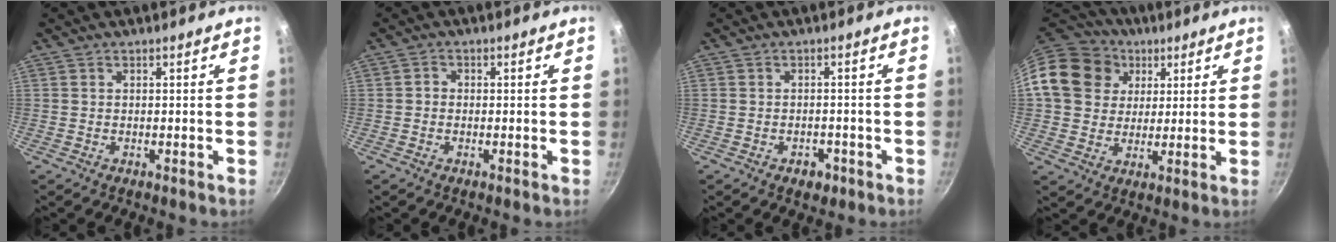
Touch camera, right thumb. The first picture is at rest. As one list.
[{"total": 1.4, "force": [-0.2, 1.2, 0.6], "torque": [-0.009, 0.006, -0.007]}, {"total": 3.1, "force": [-1.7, 2.2, 1.5], "torque": [-0.010, 0.017, -0.014]}, {"total": 16.6, "force": [5.1, 14.0, 7.4], "torque": [-0.122, 0.015, 0.083]}]